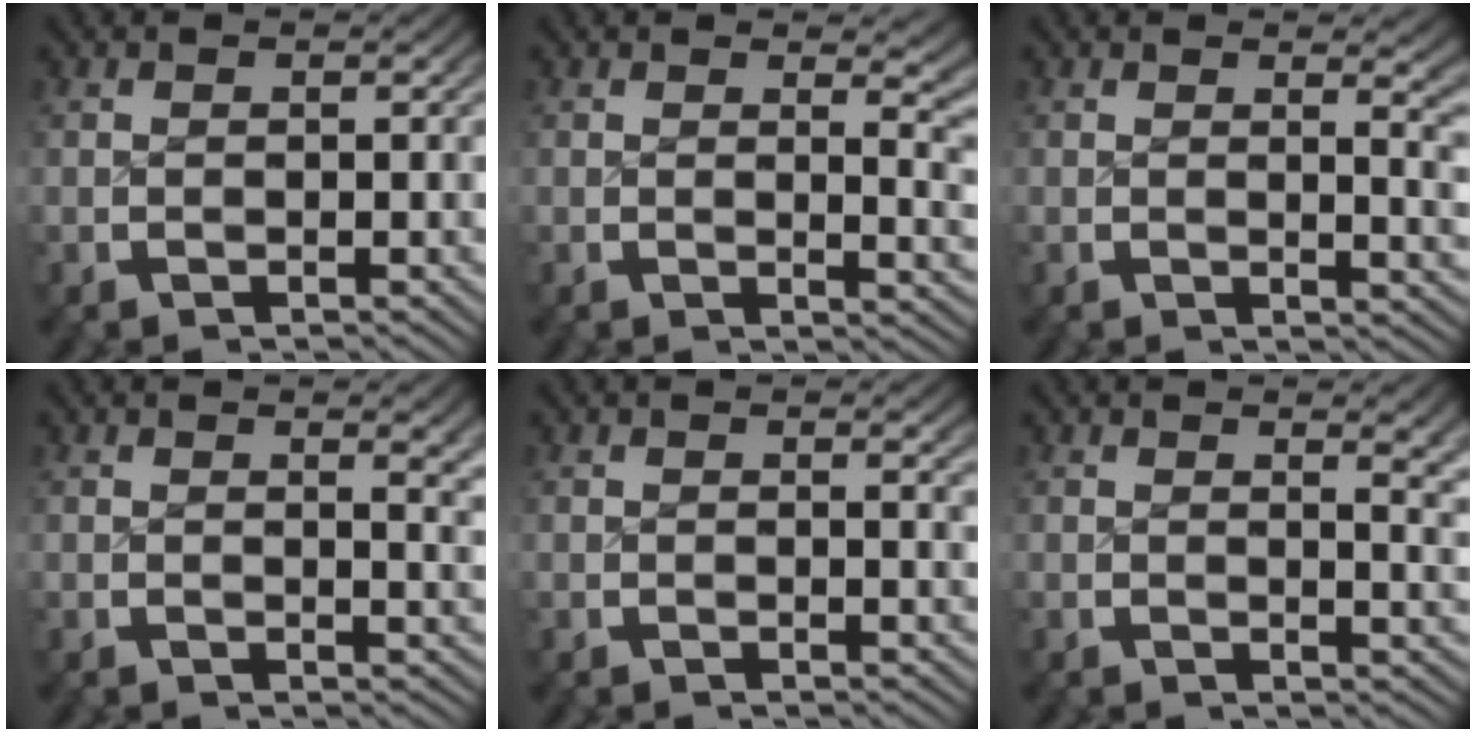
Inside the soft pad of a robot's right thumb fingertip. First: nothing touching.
{"total": 3.1, "force": [1.5, 1.0, 2.5], "torque": [-0.015, -0.008, 0.019]}
{"total": 2.7, "force": [1.2, 0.6, 2.4], "torque": [-0.021, -0.007, 0.016]}
{"total": 1.8, "force": [0.9, 0.2, 1.6], "torque": [-0.017, -0.006, 0.013]}
{"total": 0.9, "force": [0.5, 0.0, 0.7], "torque": [-0.009, -0.002, 0.007]}
{"total": 2.3, "force": [1.1, 0.5, 2.0], "torque": [-0.018, -0.008, 0.016]}